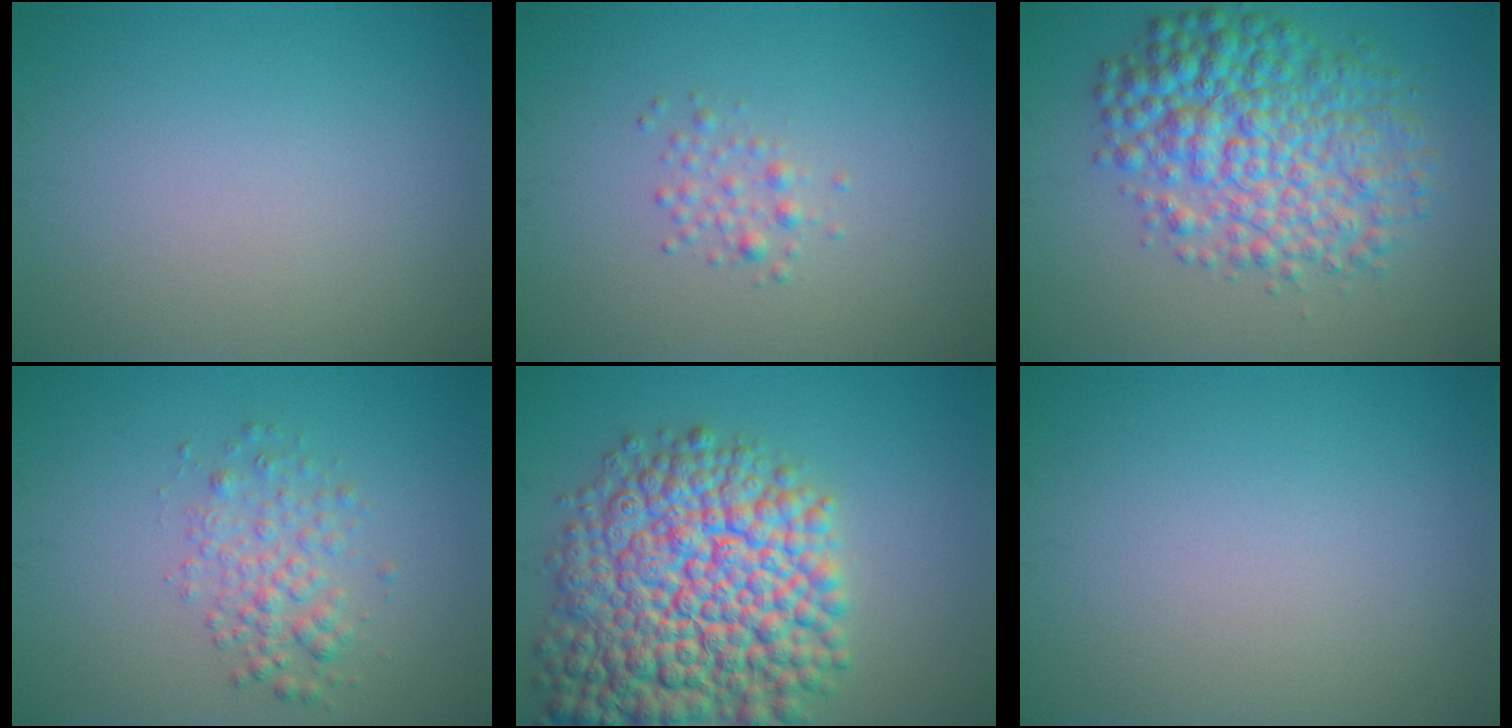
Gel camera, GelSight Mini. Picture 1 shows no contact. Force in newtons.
{"total": 1.3, "press": 1.3, "slide": 0.0}
{"total": 7.9, "press": 7.9, "slide": 0.1}
{"total": 2.6, "press": 2.6, "slide": 0.1}
{"total": 13.7, "press": 13.7, "slide": 0.6}
{"total": 0.0}